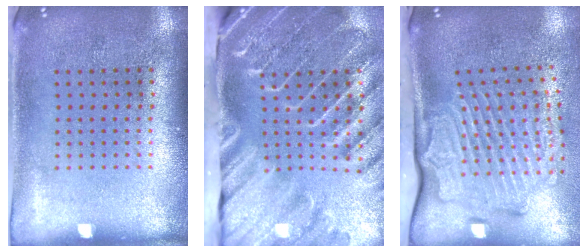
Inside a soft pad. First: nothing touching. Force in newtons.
{"total": 4.5, "press": 3.3, "slide": 2.9}
{"total": 3.2, "press": 2.2, "slide": 2.3}